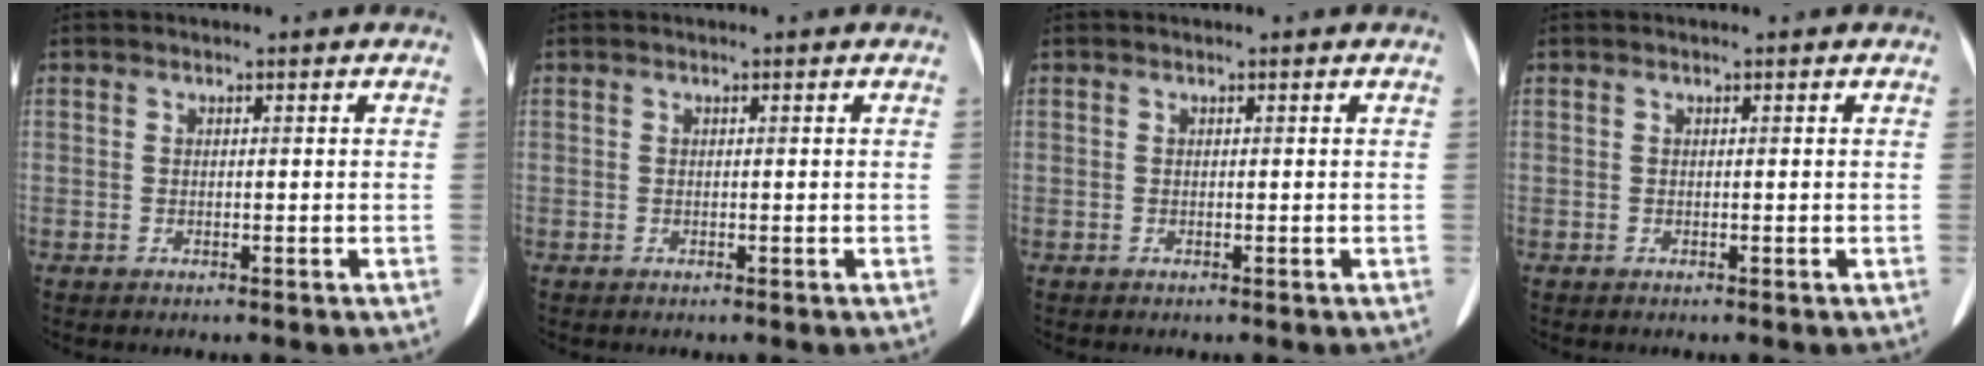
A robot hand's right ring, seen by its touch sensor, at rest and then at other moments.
{"total": 0.0}
{"total": 0.0}
{"total": 0.0}